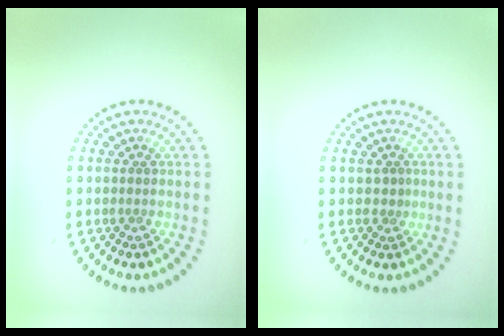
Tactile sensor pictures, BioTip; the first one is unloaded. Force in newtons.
{"total": 0.6, "press": 0.4, "slide": 0.5}